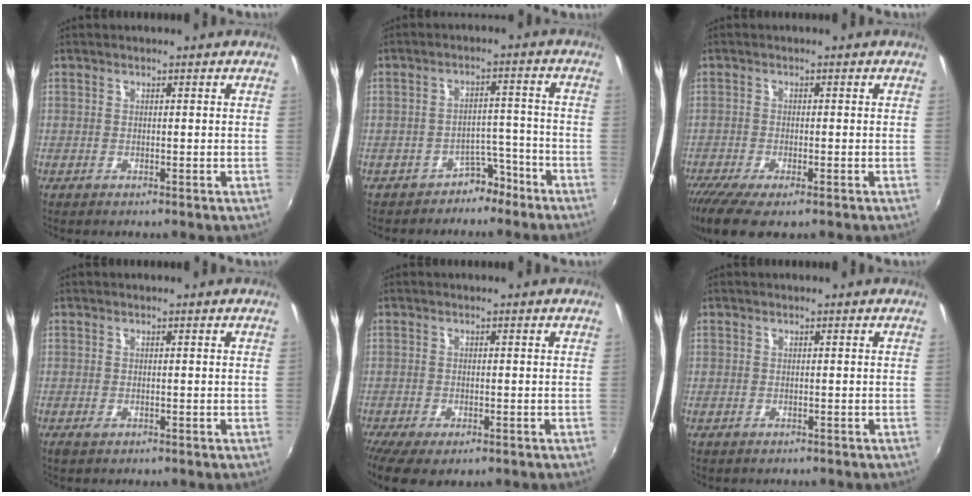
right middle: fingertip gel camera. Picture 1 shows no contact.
{"total": 5.6, "force": [-4.4, 3.4, 0.7], "torque": [-0.010, 0.034, -0.057]}
{"total": 7.7, "force": [-5.3, 2.0, 5.2], "torque": [-0.122, -0.035, -0.095]}
{"total": 0.6, "force": [-0.3, 0.4, 0.4], "torque": [-0.008, -0.002, -0.004]}
{"total": 5.4, "force": [-3.5, 2.1, 3.6], "torque": [-0.080, -0.026, -0.056]}
{"total": 1.1, "force": [-0.5, 1.0, 0.0], "torque": [-0.003, -0.001, -0.004]}